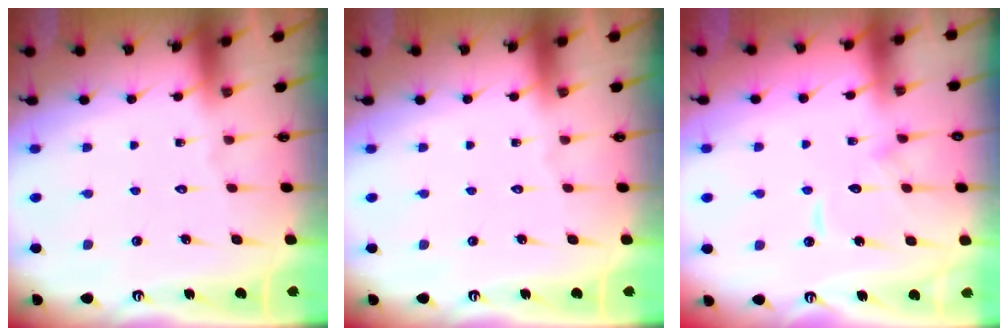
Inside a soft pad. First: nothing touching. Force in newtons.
{"total": 0.0}
{"total": 10.1, "press": 10.1, "slide": 1.1}